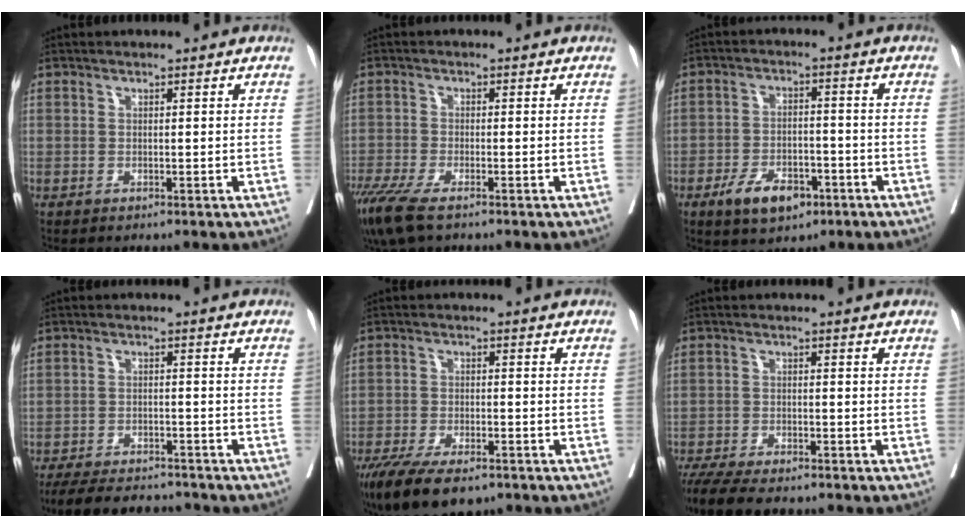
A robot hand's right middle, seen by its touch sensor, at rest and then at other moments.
{"total": 6.8, "force": [-4.8, 1.6, 4.5], "torque": [-0.084, -0.018, -0.085]}
{"total": 7.4, "force": [-4.2, 3.8, 4.7], "torque": [-0.080, 0.000, -0.065]}
{"total": 11.0, "force": [-10.1, 2.6, 3.7], "torque": [-0.059, -0.003, -0.145]}
{"total": 11.9, "force": [-8.5, 4.2, 7.1], "torque": [-0.120, -0.016, -0.135]}
{"total": 11.0, "force": [-9.3, 2.5, 5.3], "torque": [-0.083, -0.016, -0.146]}